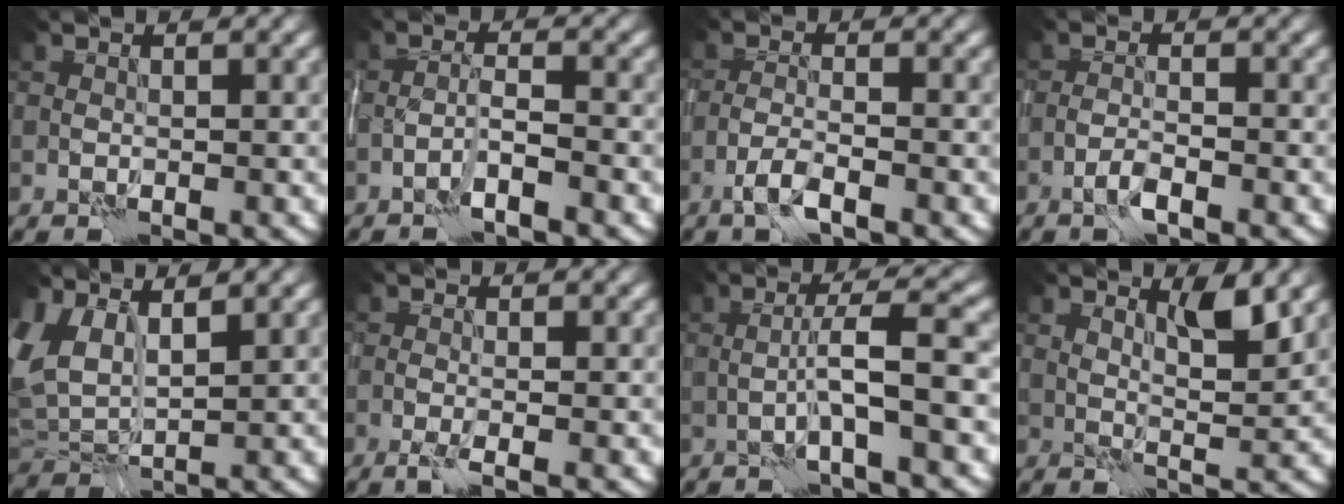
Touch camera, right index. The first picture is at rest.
{"total": 1.8, "force": [-1.3, -0.3, 1.3], "torque": [-0.027, 0.010, -0.027]}
{"total": 2.3, "force": [-1.5, 0.1, 1.7], "torque": [-0.038, 0.005, -0.034]}
{"total": 1.4, "force": [-1.0, -0.2, 1.0], "torque": [-0.023, 0.005, -0.022]}
{"total": 4.5, "force": [3.4, 1.9, 2.3], "torque": [-0.070, -0.002, 0.068]}
{"total": 1.5, "force": [-0.9, -0.3, 1.2], "torque": [-0.027, -0.002, -0.020]}
{"total": 3.4, "force": [-0.8, -0.8, 3.2], "torque": [-0.056, 0.020, -0.017]}
{"total": 2.7, "force": [2.2, -0.4, 1.4], "torque": [-0.023, -0.007, 0.043]}